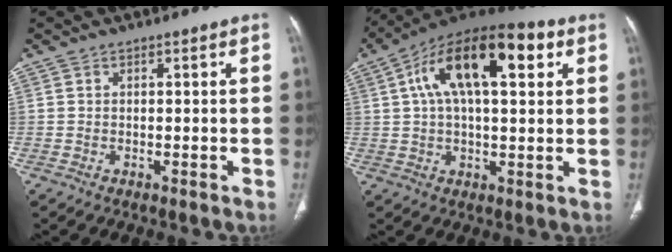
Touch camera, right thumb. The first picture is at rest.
{"total": 20.1, "force": [6.6, 8.7, 16.9], "torque": [-0.273, 0.028, 0.100]}